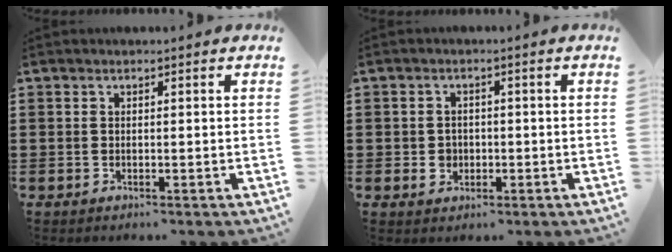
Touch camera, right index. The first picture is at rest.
{"total": 2.5, "force": [-0.5, 2.3, 0.9], "torque": [-0.023, 0.006, -0.013]}